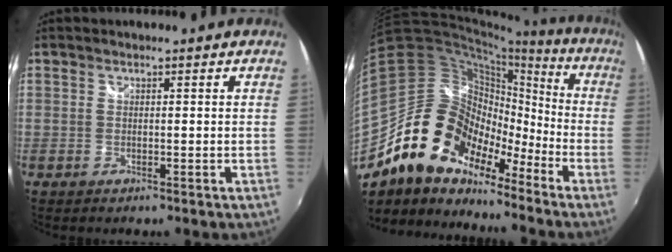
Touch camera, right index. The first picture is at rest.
{"total": 17.3, "force": [-11.9, 10.4, 6.9], "torque": [-0.132, 0.023, -0.224]}